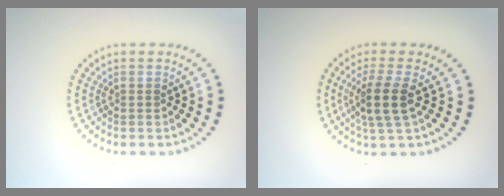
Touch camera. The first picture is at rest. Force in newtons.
{"total": 3.4, "press": 2.8, "slide": 1.9}